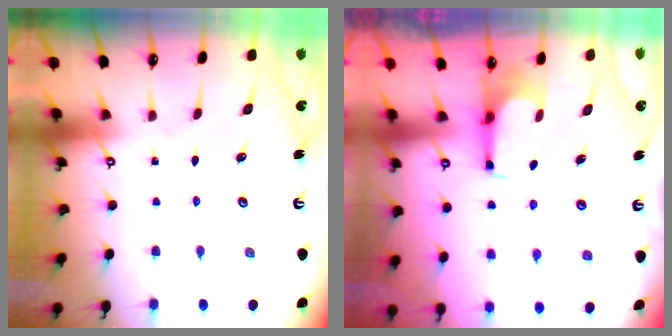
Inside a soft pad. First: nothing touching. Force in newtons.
{"total": 2.6, "press": 2.6, "slide": 0.4}